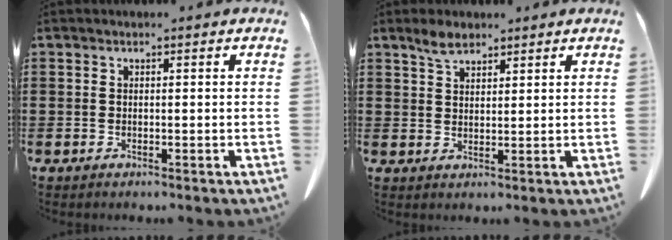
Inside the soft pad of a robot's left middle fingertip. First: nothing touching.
{"total": 3.1, "force": [2.4, 1.2, 1.5], "torque": [-0.035, 0.004, 0.045]}